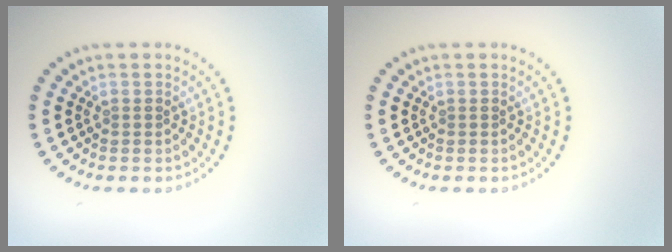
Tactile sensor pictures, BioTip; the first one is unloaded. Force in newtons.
{"total": 0.0}